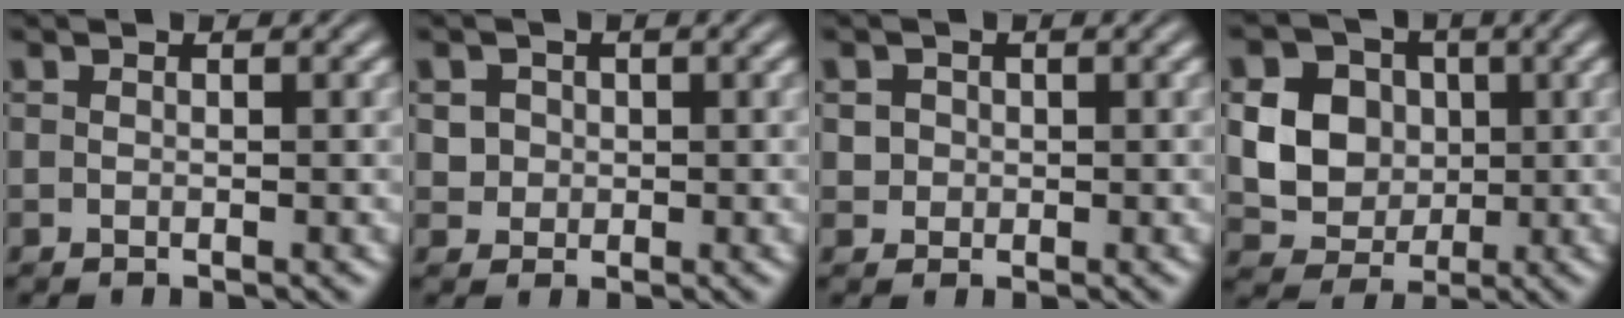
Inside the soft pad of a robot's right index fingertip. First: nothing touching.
{"total": 2.3, "force": [0.5, 2.0, 0.9], "torque": [-0.020, -0.009, 0.015]}
{"total": 1.5, "force": [0.3, 1.3, 0.5], "torque": [-0.013, -0.007, 0.010]}
{"total": 12.9, "force": [1.4, 11.8, 5.0], "torque": [-0.131, -0.040, 0.026]}